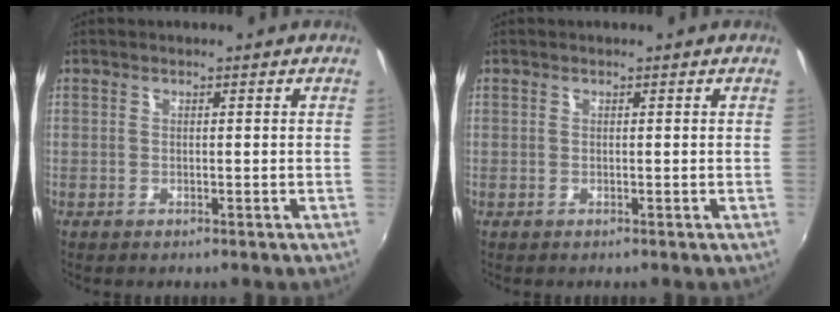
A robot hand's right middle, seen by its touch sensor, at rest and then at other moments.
{"total": 0.0}